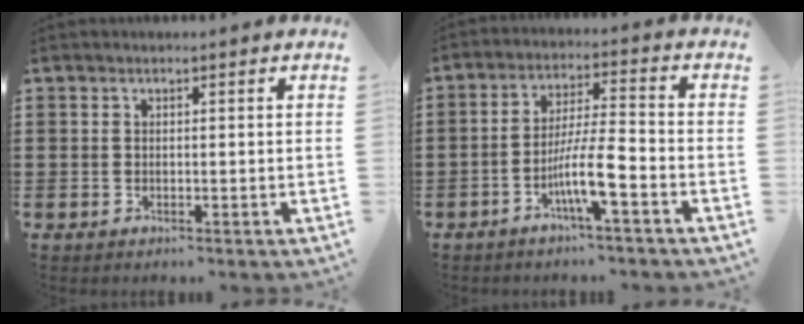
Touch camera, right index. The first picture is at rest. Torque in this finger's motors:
{"motor_torque": [0.19, 0.02, 0.22, 0.11]}